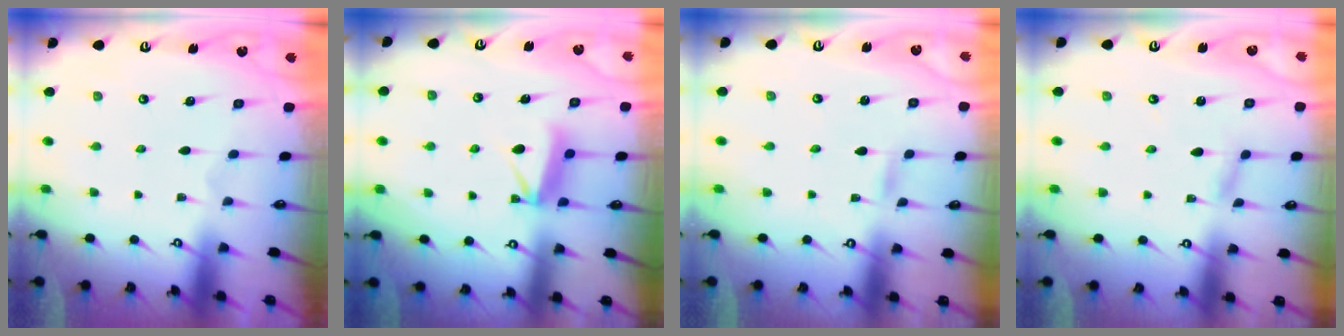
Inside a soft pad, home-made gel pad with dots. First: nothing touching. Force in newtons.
{"total": 7.6, "press": 7.5, "slide": 0.9}
{"total": 2.1, "press": 2.1, "slide": 0.2}
{"total": 2.5, "press": 2.5, "slide": 0.1}